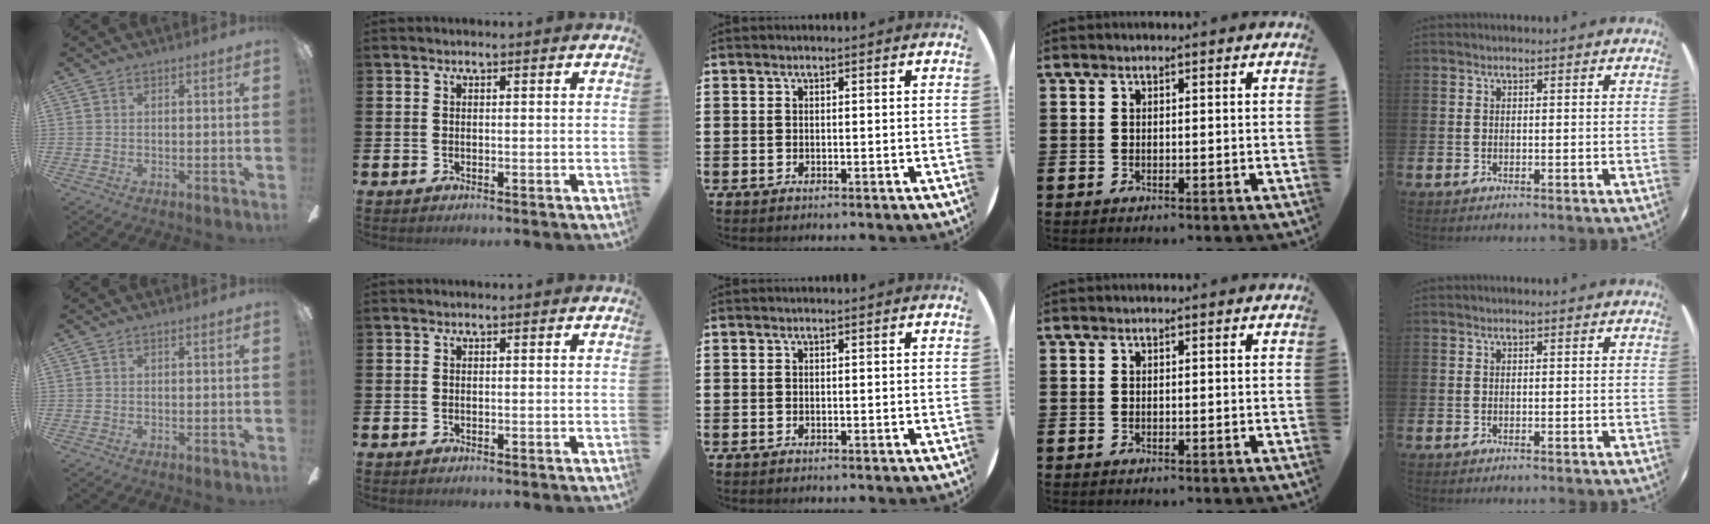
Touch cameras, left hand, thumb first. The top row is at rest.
{}